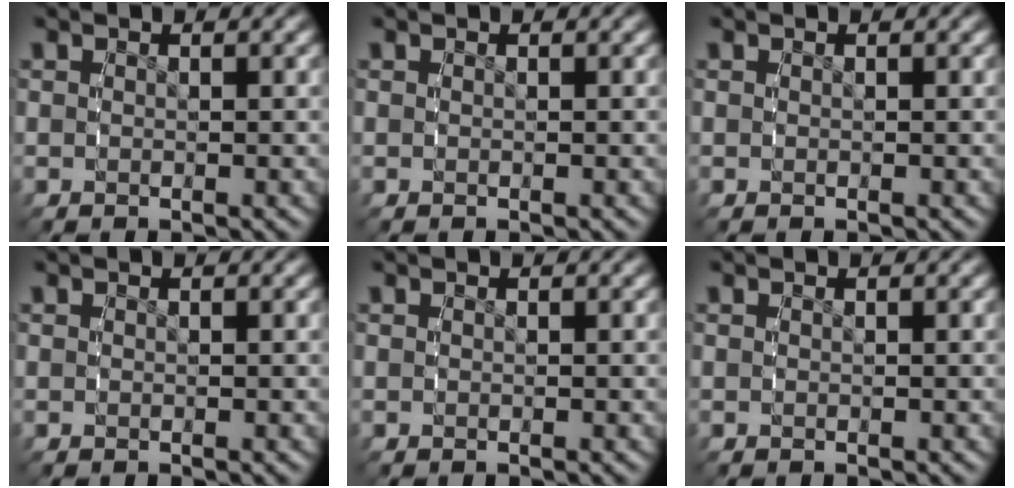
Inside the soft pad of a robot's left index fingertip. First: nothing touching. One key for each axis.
{"total": 0.0}
{"total": 0.0}
{"total": 0.0}
{"total": 0.0}
{"total": 0.0}